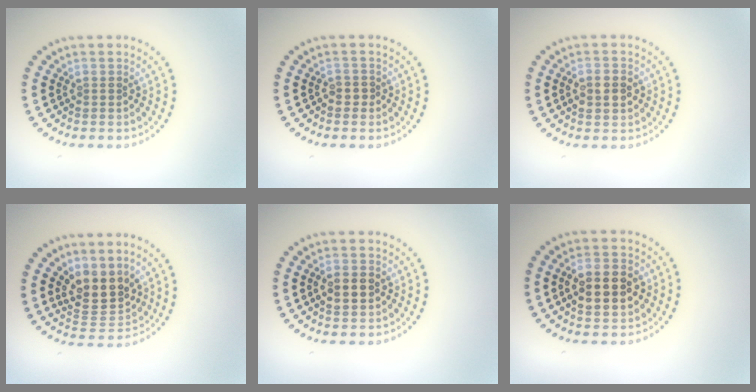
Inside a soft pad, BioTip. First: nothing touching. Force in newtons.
{"total": 0.6, "press": 0.5, "slide": 0.3}
{"total": 2.9, "press": 2.9, "slide": 0.2}
{"total": 3.9, "press": 3.4, "slide": 1.9}
{"total": 2.2, "press": 2.2, "slide": 0.1}
{"total": 5.0, "press": 5.0, "slide": 0.3}